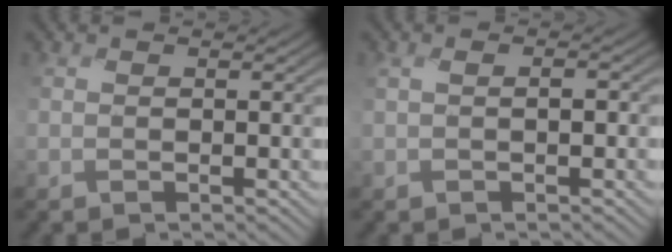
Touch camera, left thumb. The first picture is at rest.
{"total": 2.3, "force": [-0.1, 1.1, 2.0], "torque": [-0.038, 0.004, -0.001]}